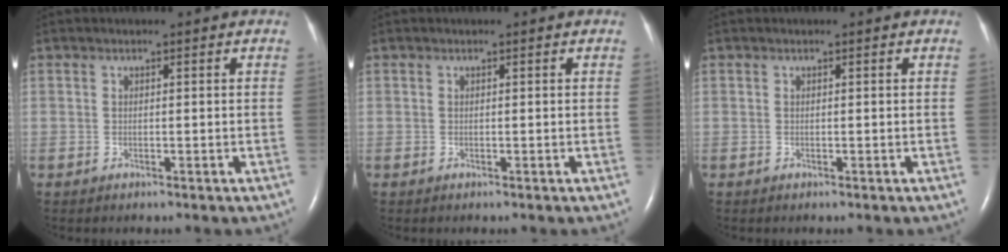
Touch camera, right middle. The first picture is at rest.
{"total": 0.0}
{"total": 0.0}